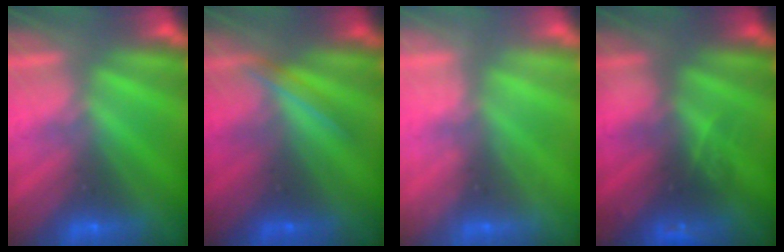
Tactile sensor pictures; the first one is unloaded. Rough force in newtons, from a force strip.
{"total": 1.9}
{"total": 2.0}
{"total": 2.9}